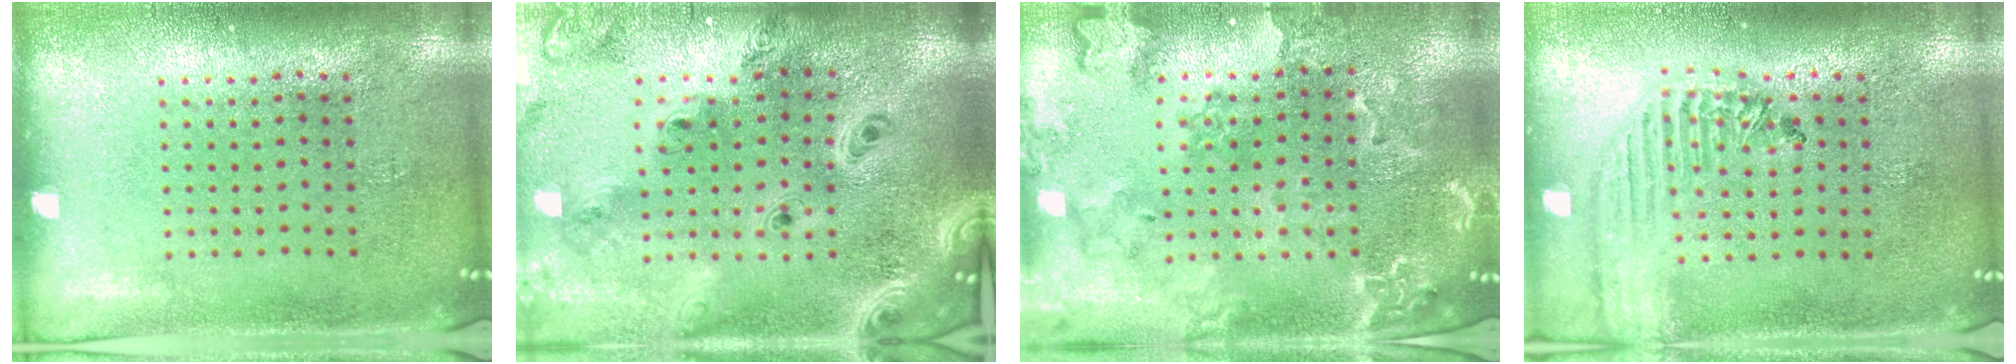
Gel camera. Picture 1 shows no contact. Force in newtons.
{"total": 3.4, "press": 2.7, "slide": 2.0}
{"total": 1.9, "press": 1.9, "slide": 0.3}
{"total": 1.8, "press": 1.7, "slide": 0.6}